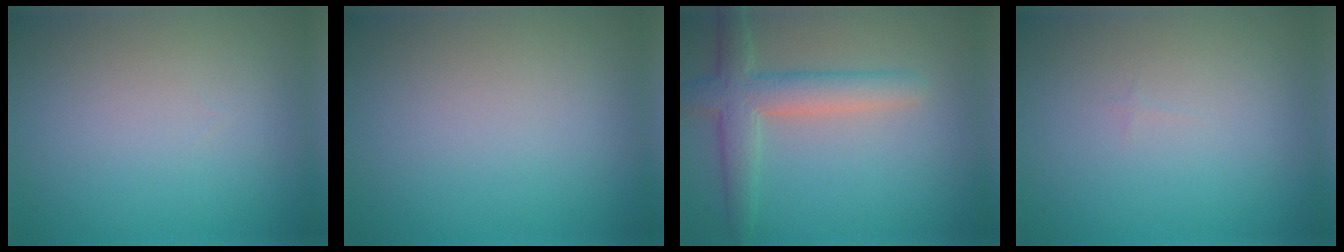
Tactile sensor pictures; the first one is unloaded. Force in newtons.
{"total": 0.0}
{"total": 4.5, "press": 4.4, "slide": 0.4}
{"total": 0.0}